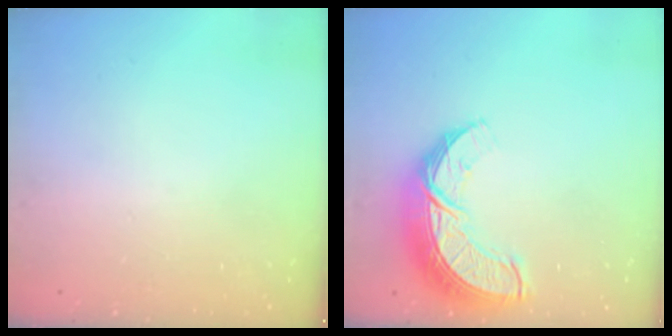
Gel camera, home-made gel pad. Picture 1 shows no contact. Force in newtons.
{"total": 14.4, "press": 14.4, "slide": 1.0}